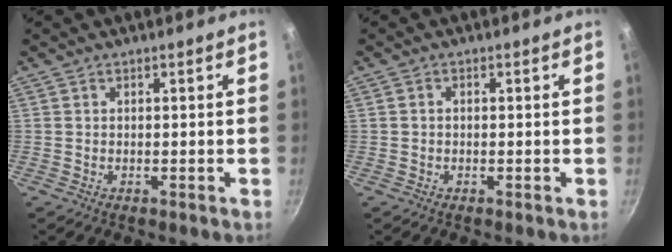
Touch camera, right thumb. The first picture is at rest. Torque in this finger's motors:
{"motor_torque": [0.48, 0.04, -0.16, -0.16, -0.02]}